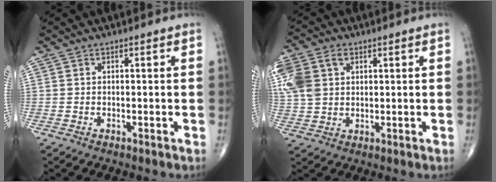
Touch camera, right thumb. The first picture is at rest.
{"total": 15.9, "force": [5.1, 11.9, 9.2], "torque": [-0.246, 0.029, 0.105]}